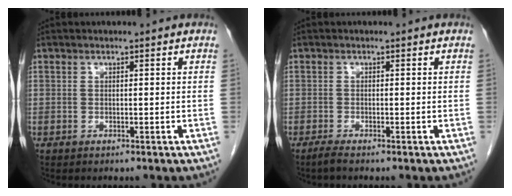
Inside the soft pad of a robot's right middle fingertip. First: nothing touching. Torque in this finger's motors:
{"motor_torque": [0.44, -0.16, -0.04, 0.01]}